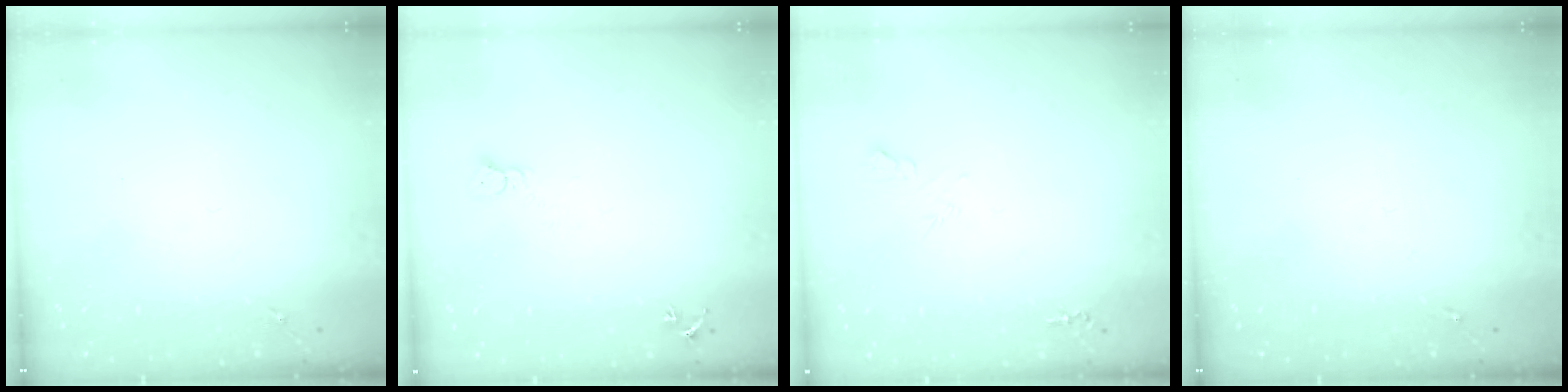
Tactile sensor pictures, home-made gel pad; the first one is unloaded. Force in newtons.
{"total": 3.2, "press": 3.2, "slide": 0.1}
{"total": 5.8, "press": 5.8, "slide": 0.7}
{"total": 0.0}